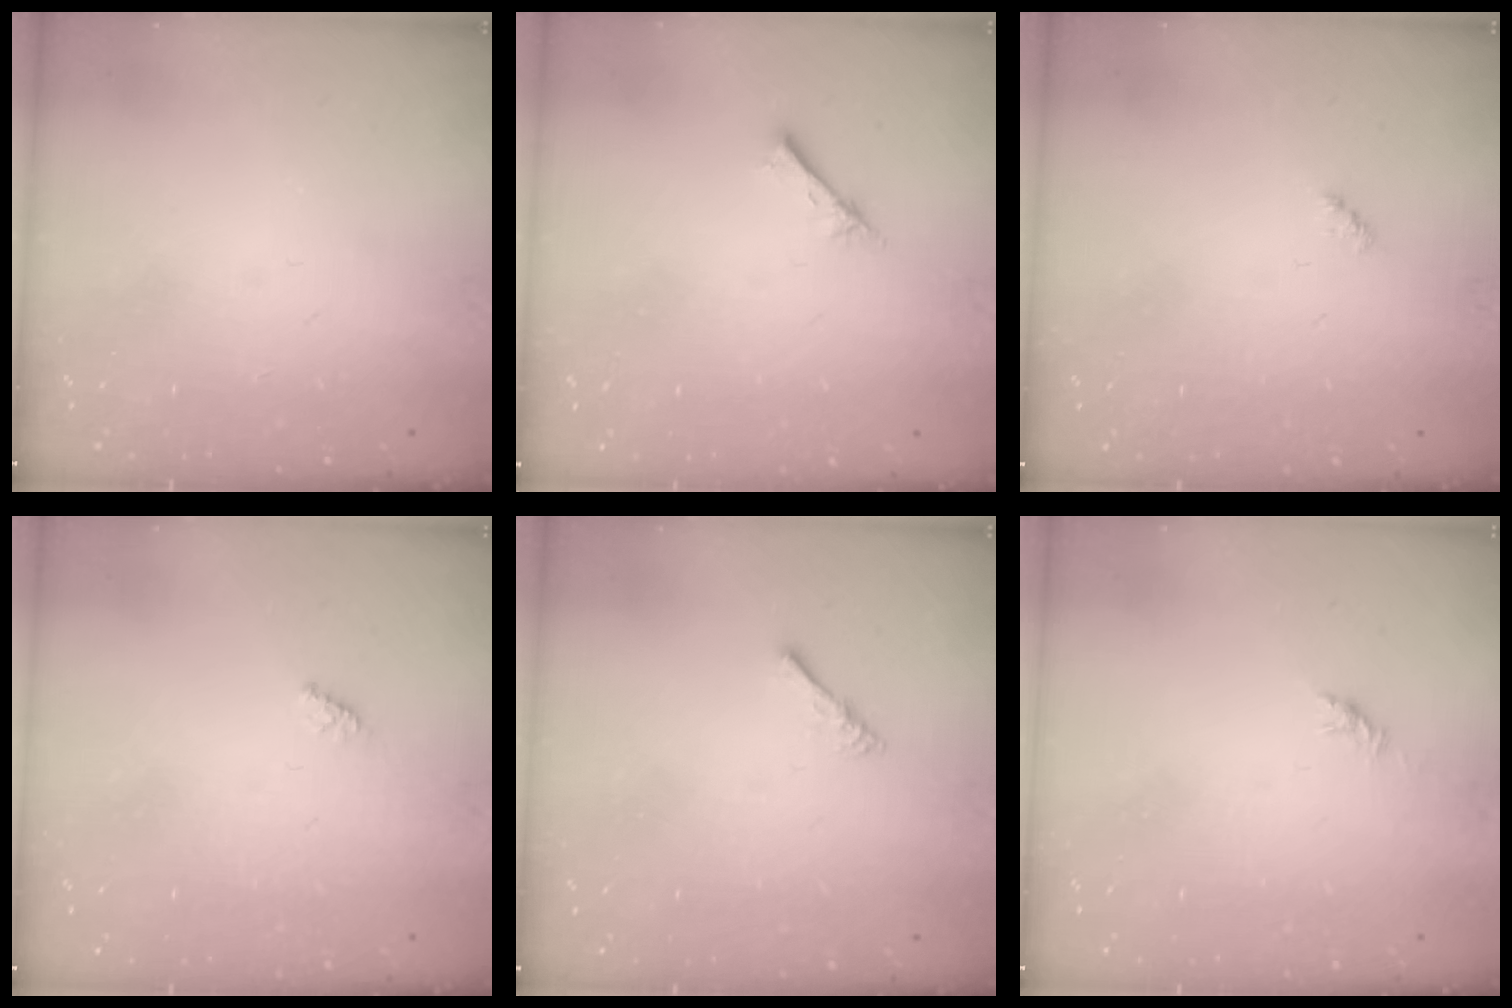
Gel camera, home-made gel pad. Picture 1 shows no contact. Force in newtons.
{"total": 2.7, "press": 2.6, "slide": 0.3}
{"total": 2.4, "press": 2.4, "slide": 0.5}
{"total": 1.6, "press": 1.5, "slide": 0.4}
{"total": 1.7, "press": 1.6, "slide": 0.4}
{"total": 0.0}